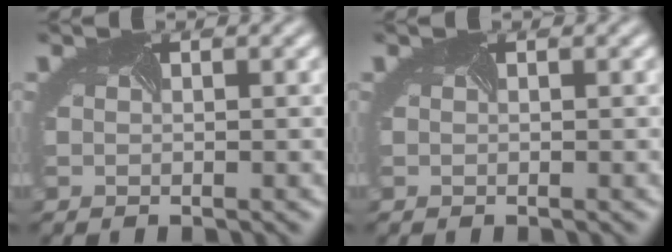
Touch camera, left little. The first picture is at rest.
{"total": 0.0}